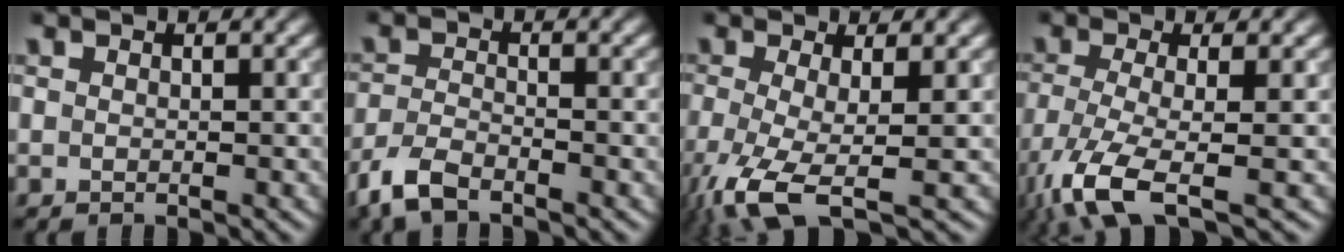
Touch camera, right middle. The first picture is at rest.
{"total": 3.3, "force": [-2.8, 0.9, 1.6], "torque": [-0.043, -0.008, -0.065]}
{"total": 5.9, "force": [-2.7, 1.6, 5.1], "torque": [-0.119, -0.018, -0.057]}
{"total": 6.5, "force": [-3.7, 1.7, 5.1], "torque": [-0.118, -0.017, -0.081]}